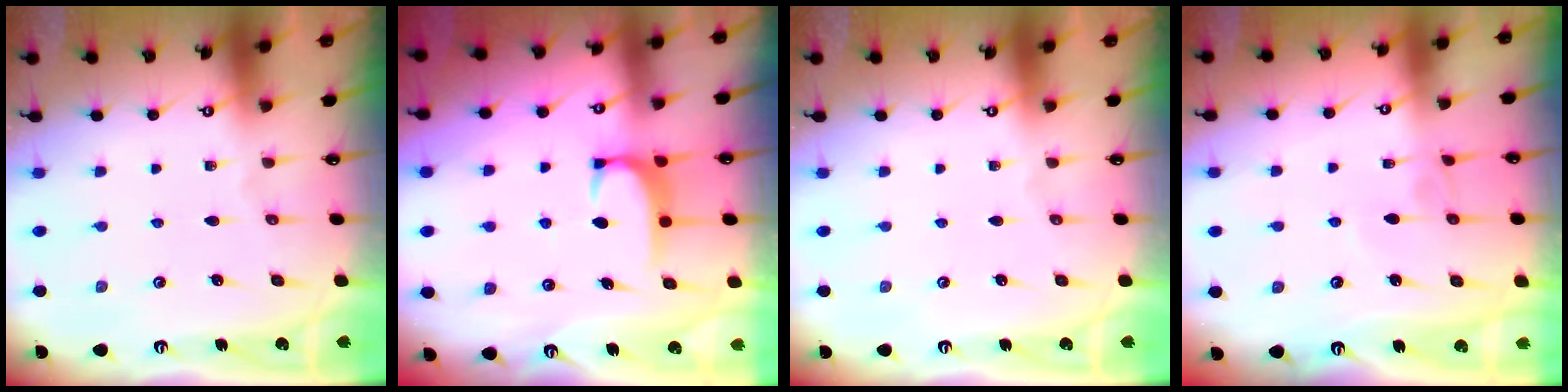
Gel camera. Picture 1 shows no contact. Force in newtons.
{"total": 1.7, "press": 1.6, "slide": 0.5}
{"total": 0.0}
{"total": 2.0, "press": 2.0, "slide": 0.2}